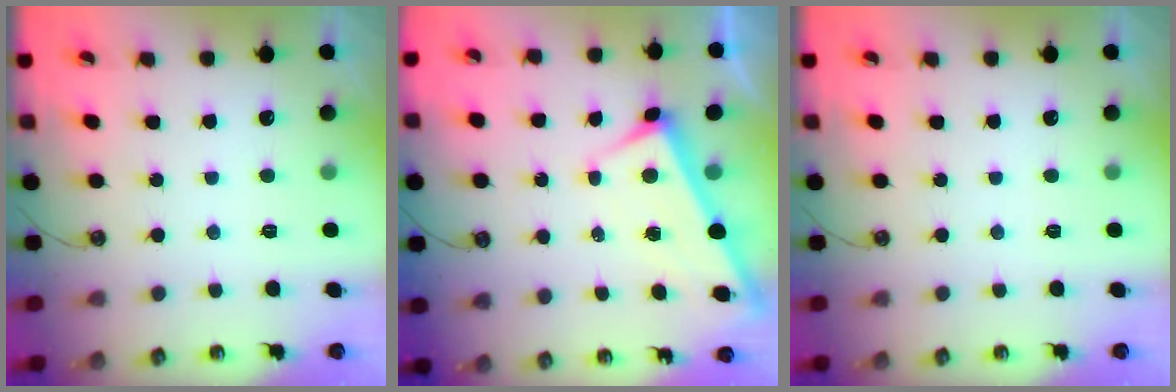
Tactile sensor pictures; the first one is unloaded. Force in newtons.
{"total": 3.0, "press": 3.0, "slide": 0.0}
{"total": 0.0}